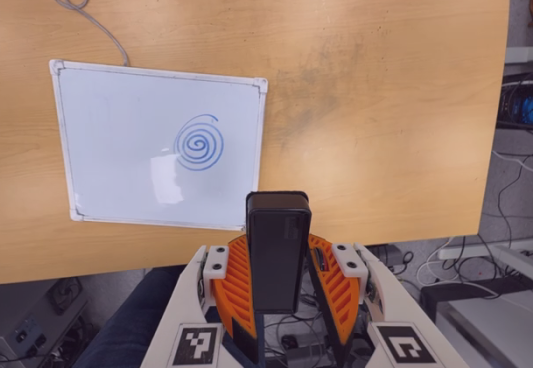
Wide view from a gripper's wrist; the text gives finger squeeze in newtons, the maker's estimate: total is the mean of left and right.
{"total": 5.0, "left": 4.5, "right": 5.6}